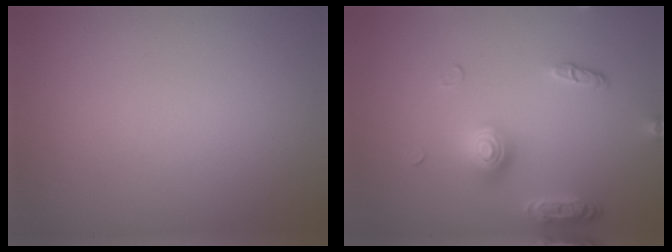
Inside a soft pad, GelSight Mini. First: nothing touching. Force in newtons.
{"total": 3.6, "press": 3.0, "slide": 2.0}